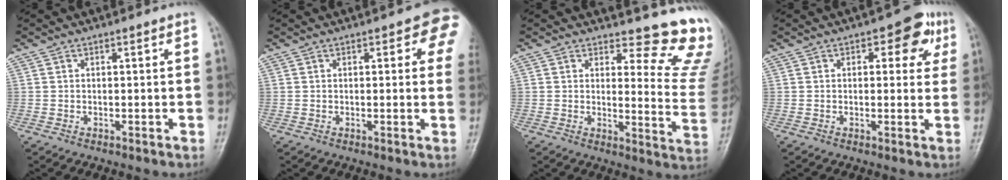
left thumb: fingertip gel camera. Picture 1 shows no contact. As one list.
[{"total": 6.3, "force": [2.3, 2.7, 5.1], "torque": [-0.023, -0.001, 0.015]}, {"total": 13.1, "force": [11.9, 3.7, 4.1], "torque": [-0.005, -0.130, 0.115]}, {"total": 6.7, "force": [2.6, 3.9, 4.9], "torque": [-0.017, -0.002, 0.021]}]